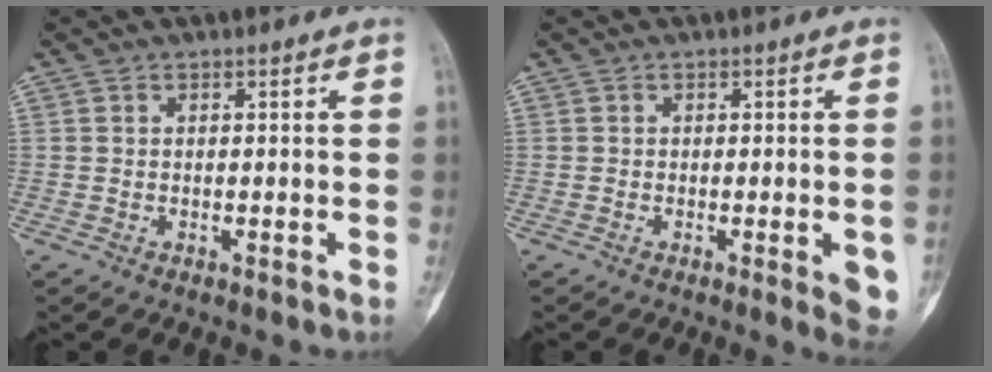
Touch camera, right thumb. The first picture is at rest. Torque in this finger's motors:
{"motor_torque": [1.21, 1.21, 0.98, -0.39, 0.20]}